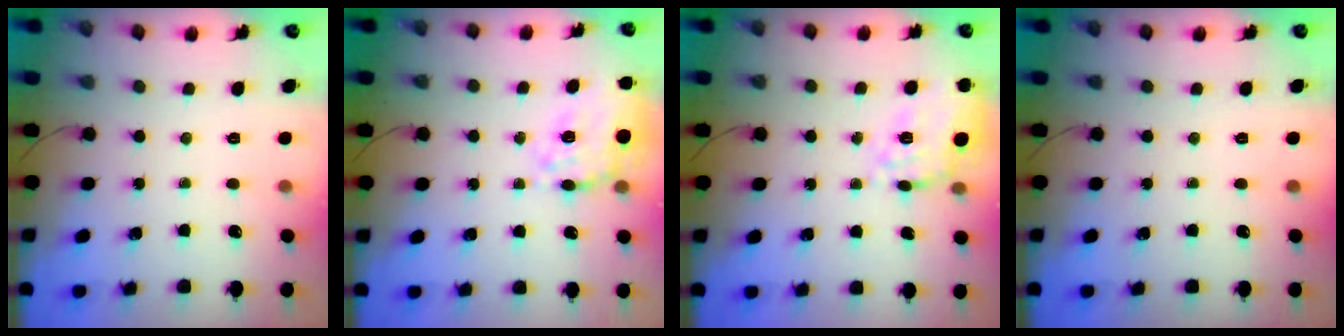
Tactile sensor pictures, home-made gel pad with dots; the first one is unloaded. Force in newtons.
{"total": 16.7, "press": 16.3, "slide": 3.5}
{"total": 12.0, "press": 12.0, "slide": 0.4}
{"total": 0.0}